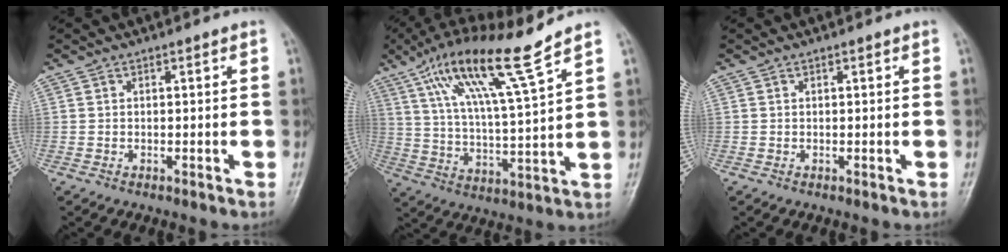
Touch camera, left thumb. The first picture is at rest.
{"total": 15.0, "force": [9.9, 0.6, 11.2], "torque": [-0.203, -0.039, 0.182]}
{"total": 0.0}